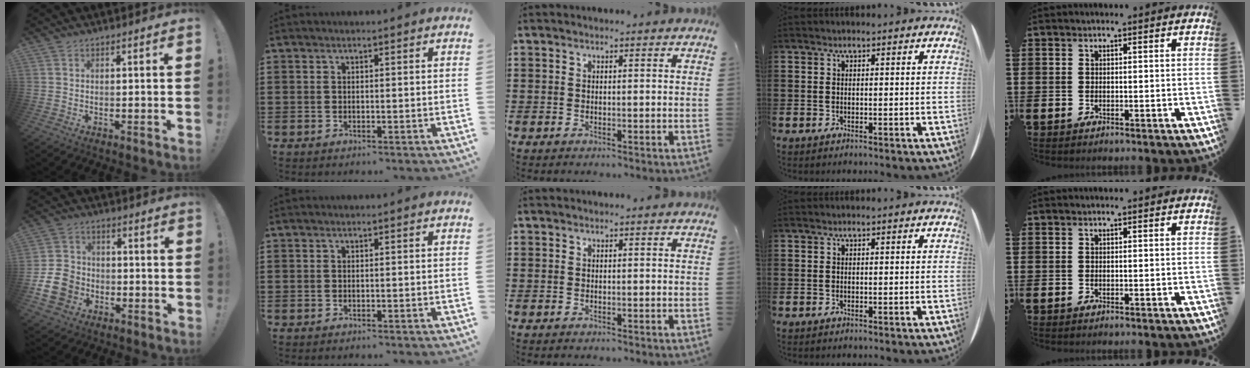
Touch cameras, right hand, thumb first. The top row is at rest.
{"thumb": {"total": 12.4, "force": [-5.1, 9.9, 5.5], "torque": [-0.108, 0.043, -0.091]}}